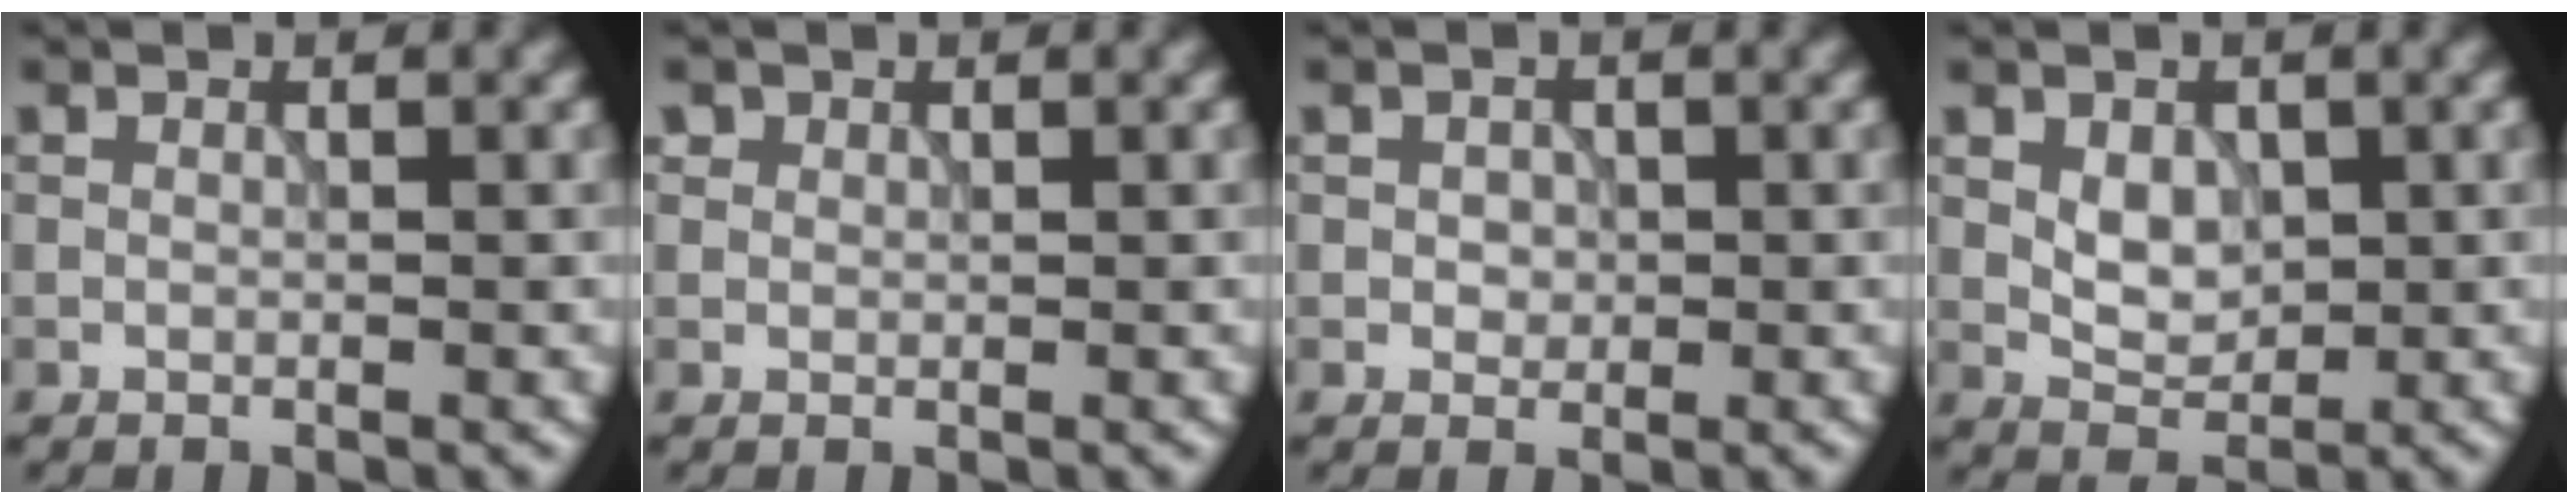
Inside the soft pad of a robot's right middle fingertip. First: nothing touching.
{"total": 0.9, "force": [0.5, 0.7, 0.2], "torque": [-0.005, -0.005, 0.012]}
{"total": 1.2, "force": [0.0, 1.0, 0.7], "torque": [-0.016, -0.001, -0.004]}
{"total": 2.7, "force": [0.3, 1.9, 1.9], "torque": [-0.033, -0.004, 0.007]}